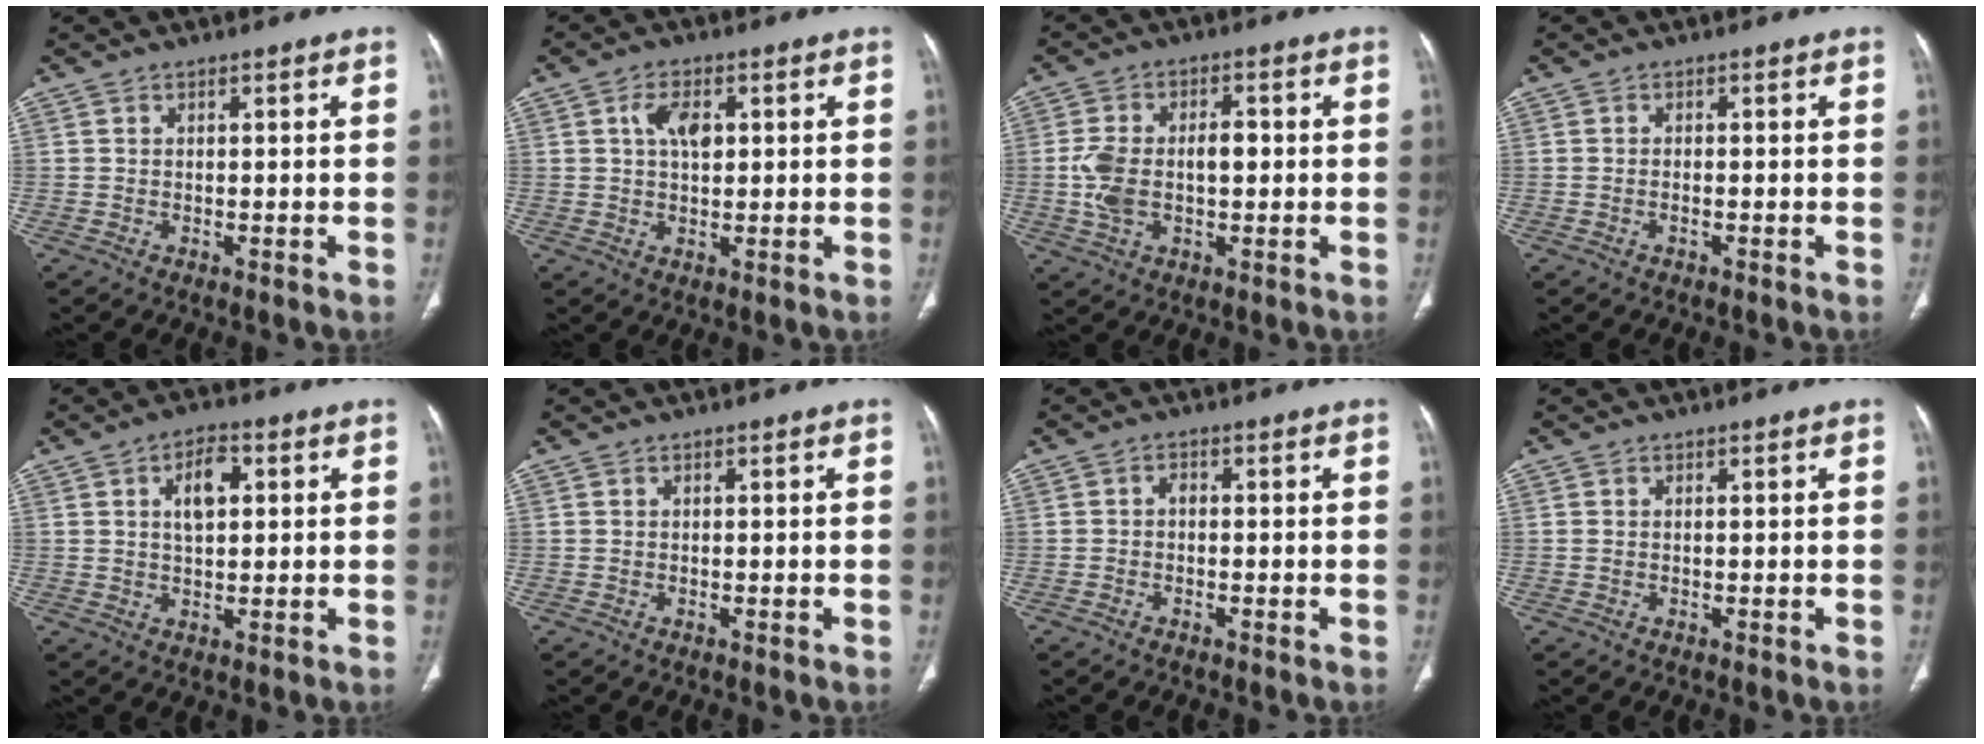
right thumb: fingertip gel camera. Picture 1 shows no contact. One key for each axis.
{"total": 5.1, "fx": 1.3, "fy": 2.9, "fz": 4.0, "tx": -0.064, "ty": 0.000, "tz": 0.019}
{"total": 9.3, "fx": -0.4, "fy": 5.4, "fz": 7.6, "tx": -0.153, "ty": 0.022, "tz": -0.004}
{"total": 0.7, "fx": -0.4, "fy": 0.2, "fz": 0.5, "tx": -0.012, "ty": 0.007, "tz": -0.006}
{"total": 6.0, "fx": 1.7, "fy": 3.1, "fz": 4.8, "tx": -0.071, "ty": 0.002, "tz": 0.027}
{"total": 0.0}
{"total": 1.1, "fx": -0.4, "fy": 0.8, "fz": 0.8, "tx": -0.007, "ty": 0.005, "tz": -0.011}
{"total": 0.0}